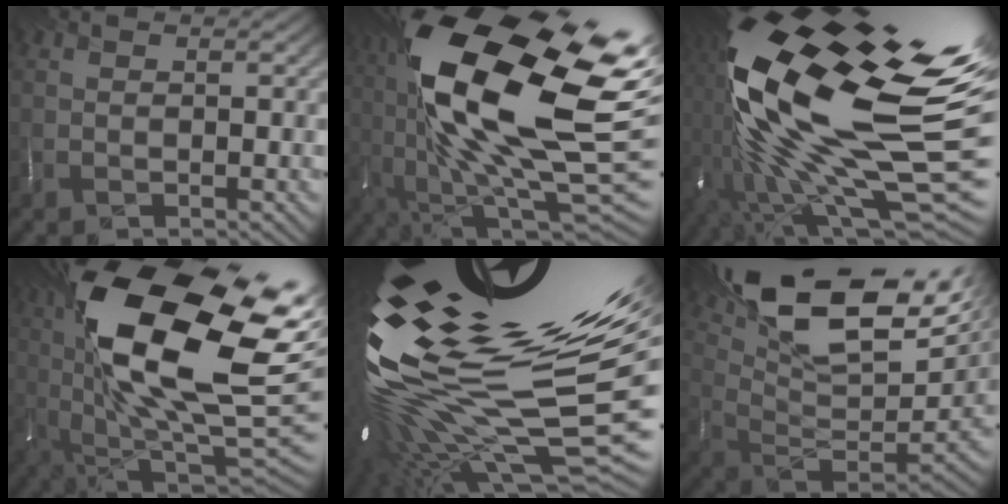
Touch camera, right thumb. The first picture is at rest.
{"total": 22.5, "force": [4.3, 9.0, 20.1], "torque": [-0.399, -0.005, 0.085]}
{"total": 21.6, "force": [0.0, 8.4, 19.9], "torque": [-0.400, -0.032, -0.010]}
{"total": 21.9, "force": [6.2, 9.1, 19.0], "torque": [-0.368, 0.007, 0.120]}
{"total": 20.8, "force": [3.0, 8.7, 18.6], "torque": [-0.328, -0.044, 0.084]}
{"total": 19.8, "force": [9.7, 9.0, 14.7], "torque": [-0.263, 0.025, 0.172]}